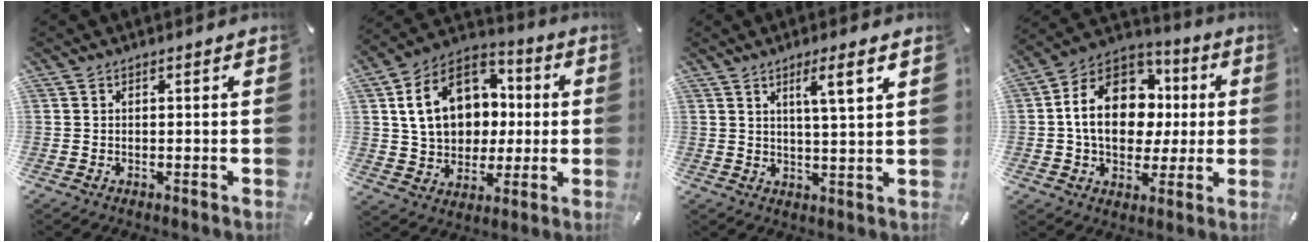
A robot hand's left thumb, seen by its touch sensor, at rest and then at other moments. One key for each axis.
{"total": 18.1, "fx": 2.5, "fy": 14.7, "fz": 10.3, "tx": -0.192, "ty": 0.012, "tz": 0.052}
{"total": 6.4, "fx": 3.2, "fy": 0.2, "fz": 5.6, "tx": -0.100, "ty": -0.007, "tz": 0.047}
{"total": 19.8, "fx": 1.3, "fy": 15.0, "fz": 12.8, "tx": -0.248, "ty": 0.015, "tz": 0.026}